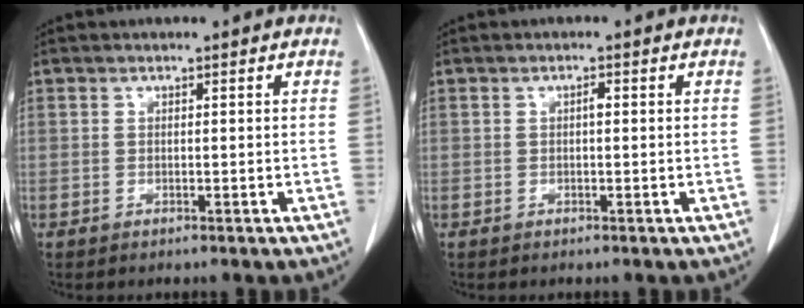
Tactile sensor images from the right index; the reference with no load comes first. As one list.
[{"total": 1.0, "force": [0.1, 0.3, 0.9], "torque": [-0.016, 0.003, 0.001]}]